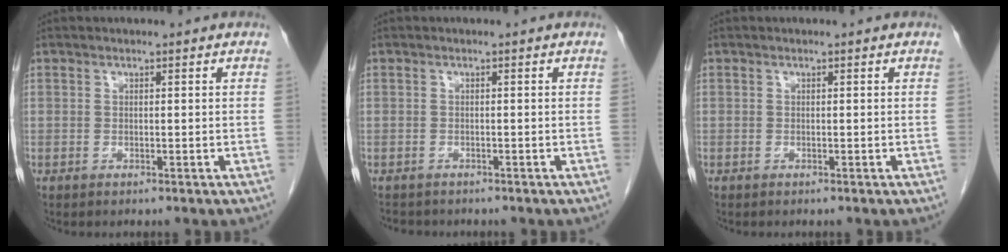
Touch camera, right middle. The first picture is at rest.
{"total": 2.7, "force": [-2.4, 1.2, 0.5], "torque": [-0.011, -0.003, -0.034]}
{"total": 0.0}